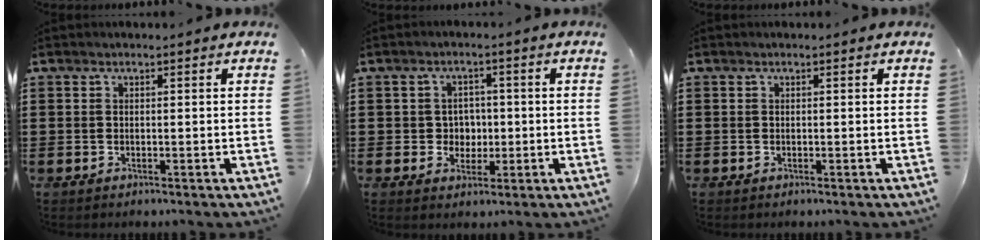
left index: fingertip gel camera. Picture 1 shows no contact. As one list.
[{"total": 3.5, "force": [-0.1, 3.3, 1.2], "torque": [-0.029, 0.005, -0.009]}, {"total": 0.0}]